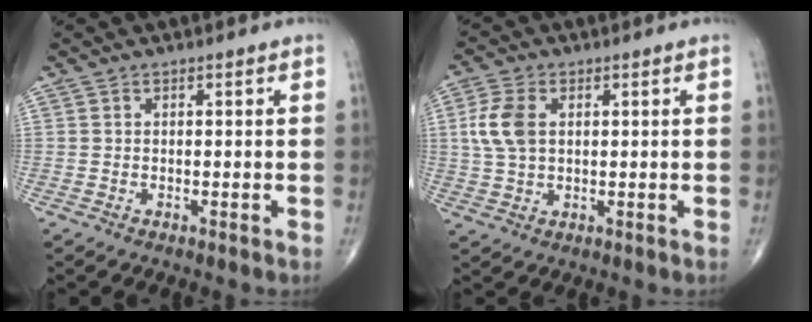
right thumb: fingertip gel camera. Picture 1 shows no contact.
{"total": 6.9, "force": [1.3, 4.3, 5.2], "torque": [-0.116, 0.004, 0.026]}